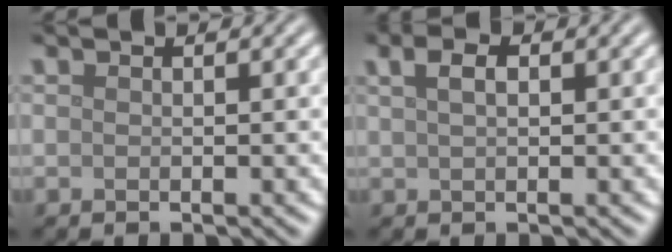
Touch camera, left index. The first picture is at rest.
{"total": 2.5, "force": [1.2, 1.1, 1.9], "torque": [-0.029, 0.005, 0.015]}